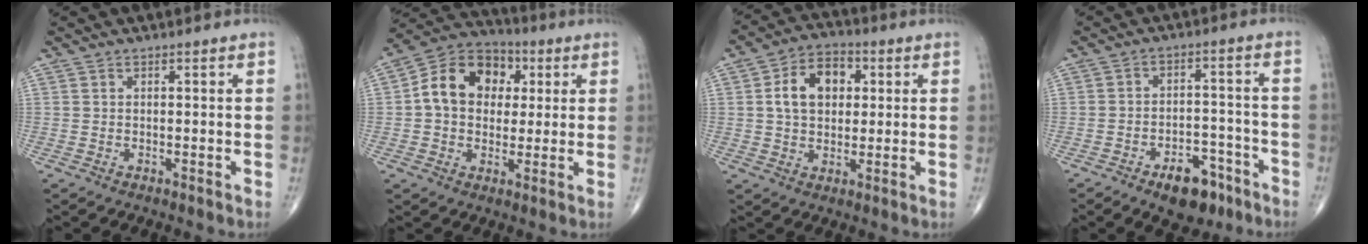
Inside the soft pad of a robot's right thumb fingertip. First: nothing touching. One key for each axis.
{"total": 13.8, "fx": 2.2, "fy": 10.7, "fz": 8.4, "tx": -0.111, "ty": 0.021, "tz": 0.027}
{"total": 10.5, "fx": 2.1, "fy": 7.3, "fz": 7.3, "tx": -0.102, "ty": 0.011, "tz": 0.029}
{"total": 9.1, "fx": -5.6, "fy": 4.9, "fz": 5.2, "tx": -0.049, "ty": 0.040, "tz": -0.079}